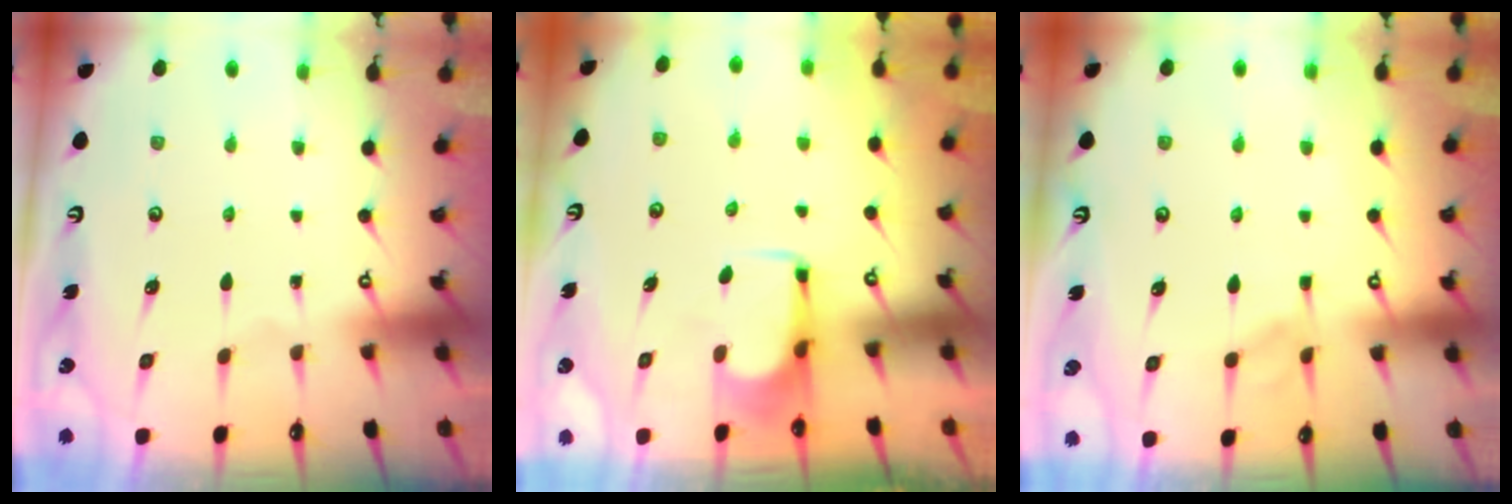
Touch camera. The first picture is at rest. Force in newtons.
{"total": 0.0}
{"total": 3.5, "press": 3.5, "slide": 0.4}